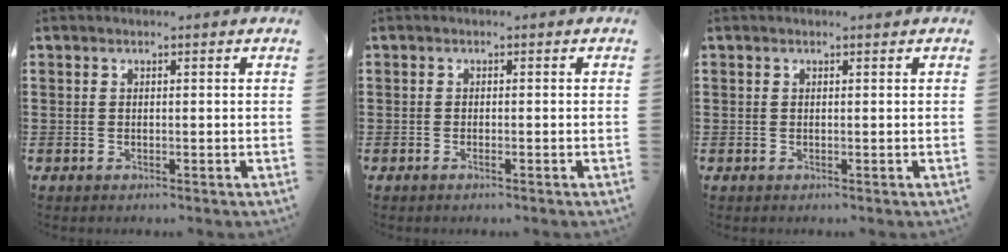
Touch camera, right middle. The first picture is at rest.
{"total": 0.5, "force": [-0.3, 0.0, 0.4], "torque": [-0.009, -0.003, -0.005]}
{"total": 0.0}